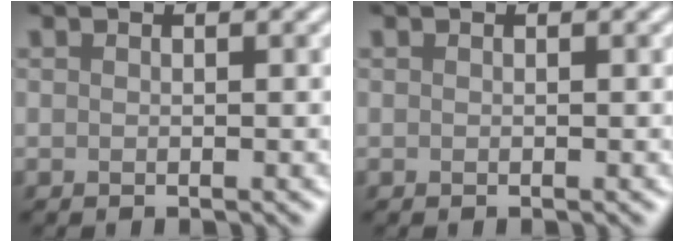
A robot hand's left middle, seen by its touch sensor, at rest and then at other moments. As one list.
[{"total": 0.0}]